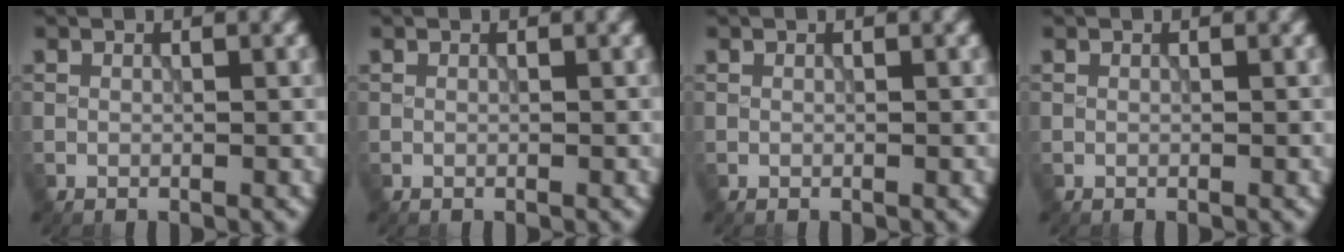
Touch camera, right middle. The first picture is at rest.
{"total": 0.0}
{"total": 0.0}
{"total": 0.0}